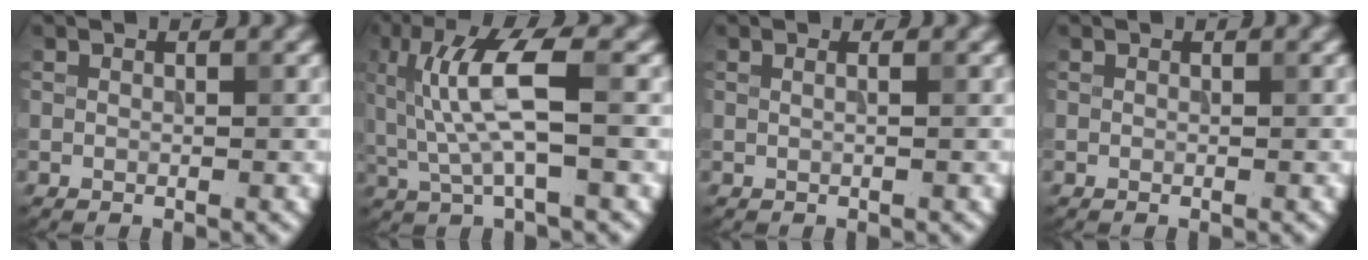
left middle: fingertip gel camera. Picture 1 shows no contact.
{"total": 6.5, "force": [0.8, 1.7, 6.2], "torque": [-0.133, 0.003, 0.015]}
{"total": 1.3, "force": [0.5, 0.7, 1.0], "torque": [0.001, -0.002, -0.008]}
{"total": 0.0}